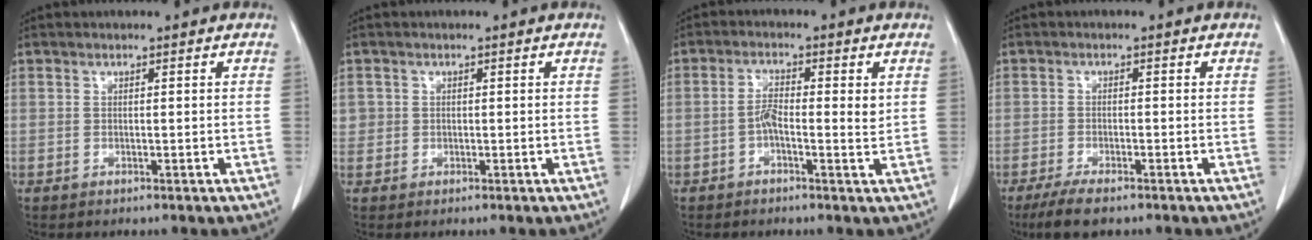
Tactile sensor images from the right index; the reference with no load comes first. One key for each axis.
{"total": 1.5, "fx": 0.2, "fy": 1.5, "fz": 0.2, "tx": 0.009, "ty": 0.005, "tz": 0.002}
{"total": 4.1, "fx": -0.1, "fy": 1.2, "fz": 4.0, "tx": -0.072, "ty": 0.006, "tz": -0.006}
{"total": 4.4, "fx": -3.2, "fy": 1.3, "fz": 2.8, "tx": -0.058, "ty": -0.008, "tz": -0.056}